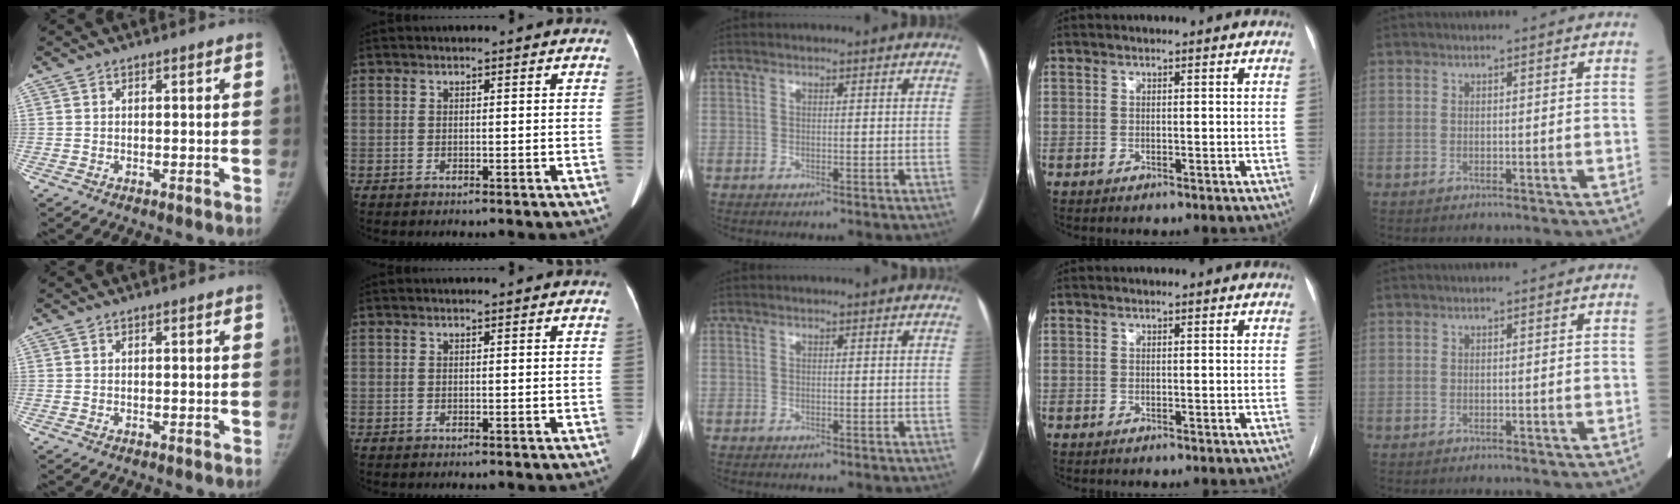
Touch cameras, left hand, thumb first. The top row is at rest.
{}